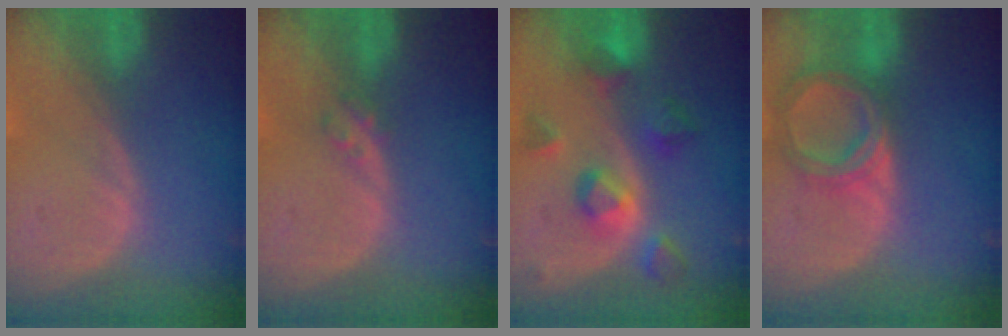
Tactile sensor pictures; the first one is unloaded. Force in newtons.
{"total": 1.8, "press": 1.5, "slide": 0.9}
{"total": 7.5, "press": 7.1, "slide": 2.6}
{"total": 6.6, "press": 6.1, "slide": 2.5}